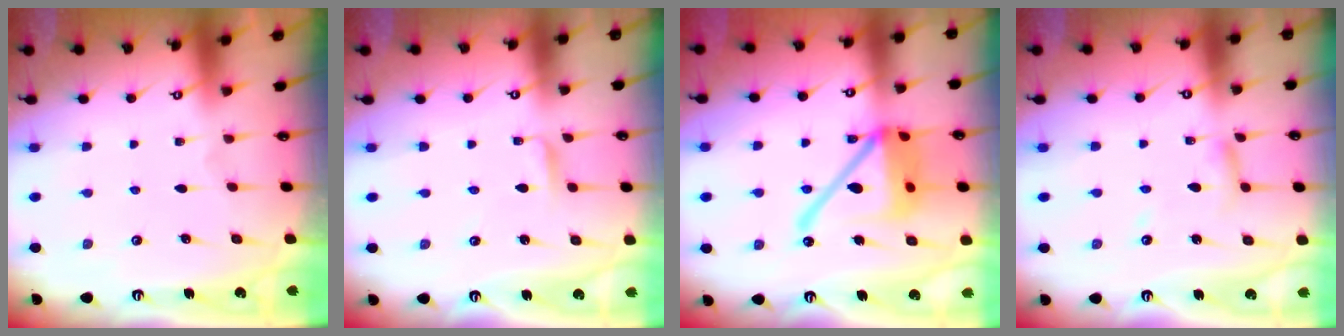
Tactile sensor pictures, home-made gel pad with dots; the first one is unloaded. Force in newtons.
{"total": 2.6, "press": 2.5, "slide": 0.3}
{"total": 18.8, "press": 18.6, "slide": 2.5}
{"total": 5.0, "press": 5.0, "slide": 0.4}